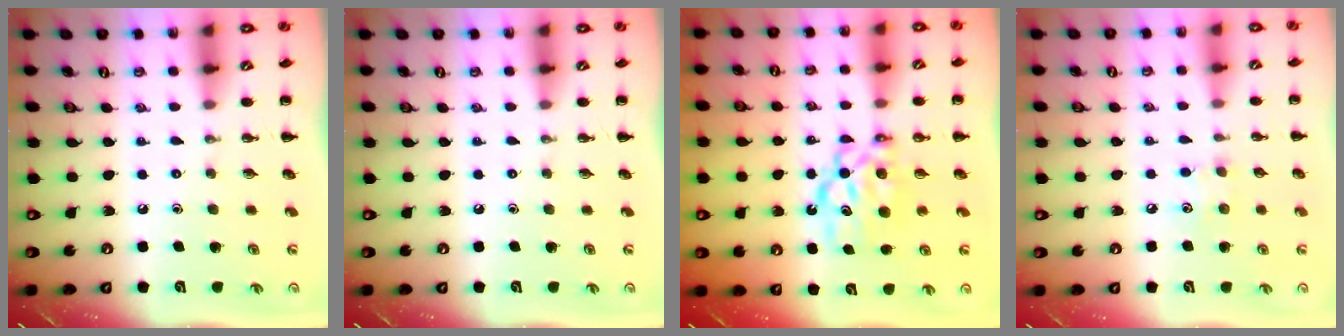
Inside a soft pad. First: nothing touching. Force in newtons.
{"total": 0.0}
{"total": 8.1, "press": 8.0, "slide": 1.2}
{"total": 5.7, "press": 5.5, "slide": 1.4}